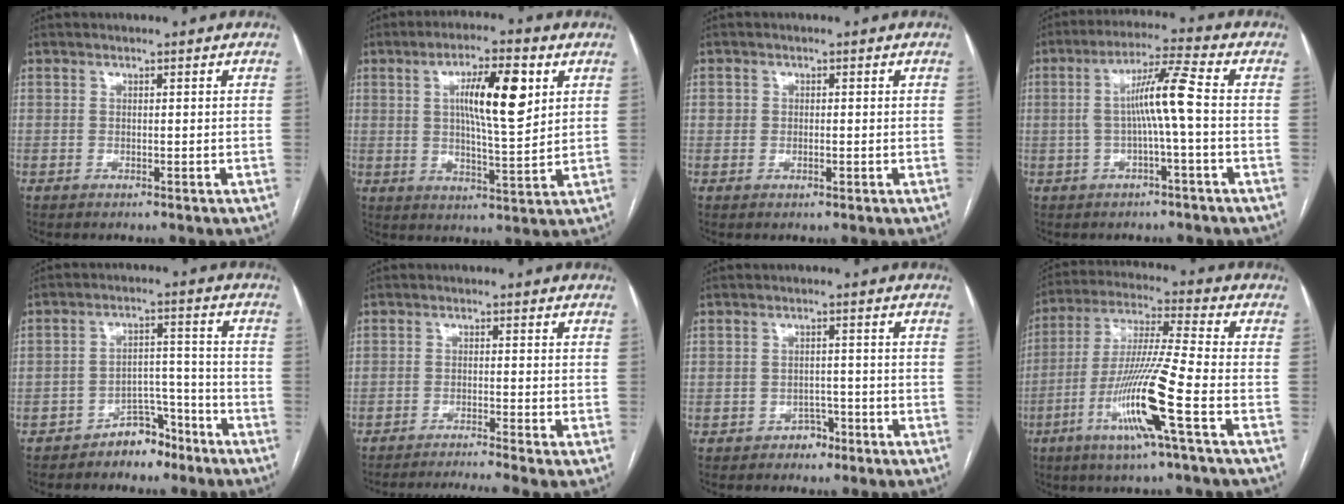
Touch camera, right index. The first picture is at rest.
{"total": 11.0, "force": [3.5, 2.0, 10.3], "torque": [-0.173, 0.005, 0.056]}
{"total": 1.5, "force": [-0.2, 1.1, 1.0], "torque": [-0.017, 0.003, -0.001]}
{"total": 7.7, "force": [-0.5, -0.4, 7.7], "torque": [-0.141, 0.023, -0.008]}
{"total": 5.8, "force": [-4.5, 3.2, 1.7], "torque": [-0.018, 0.023, -0.071]}
{"total": 5.4, "force": [-4.6, -1.5, 2.4], "torque": [-0.029, -0.007, -0.070]}
{"total": 2.5, "force": [-1.6, 1.9, 0.4], "torque": [-0.001, 0.009, -0.024]}
{"total": 14.3, "force": [-5.7, -1.0, 13.1], "torque": [-0.263, -0.016, -0.112]}